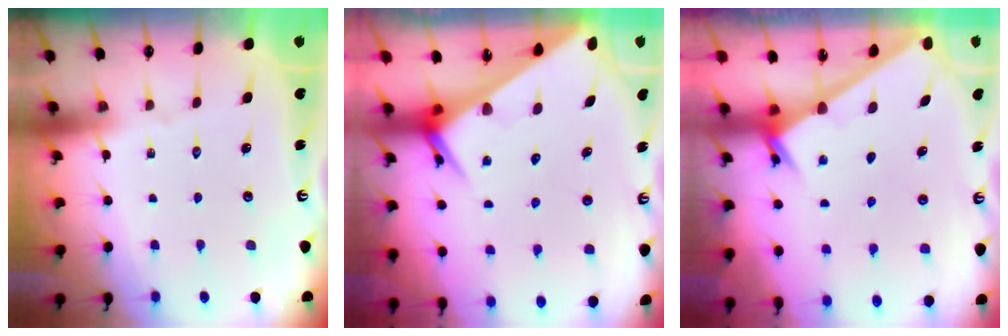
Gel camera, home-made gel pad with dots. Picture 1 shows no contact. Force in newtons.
{"total": 6.5, "press": 6.5, "slide": 0.7}
{"total": 2.3, "press": 2.3, "slide": 0.2}